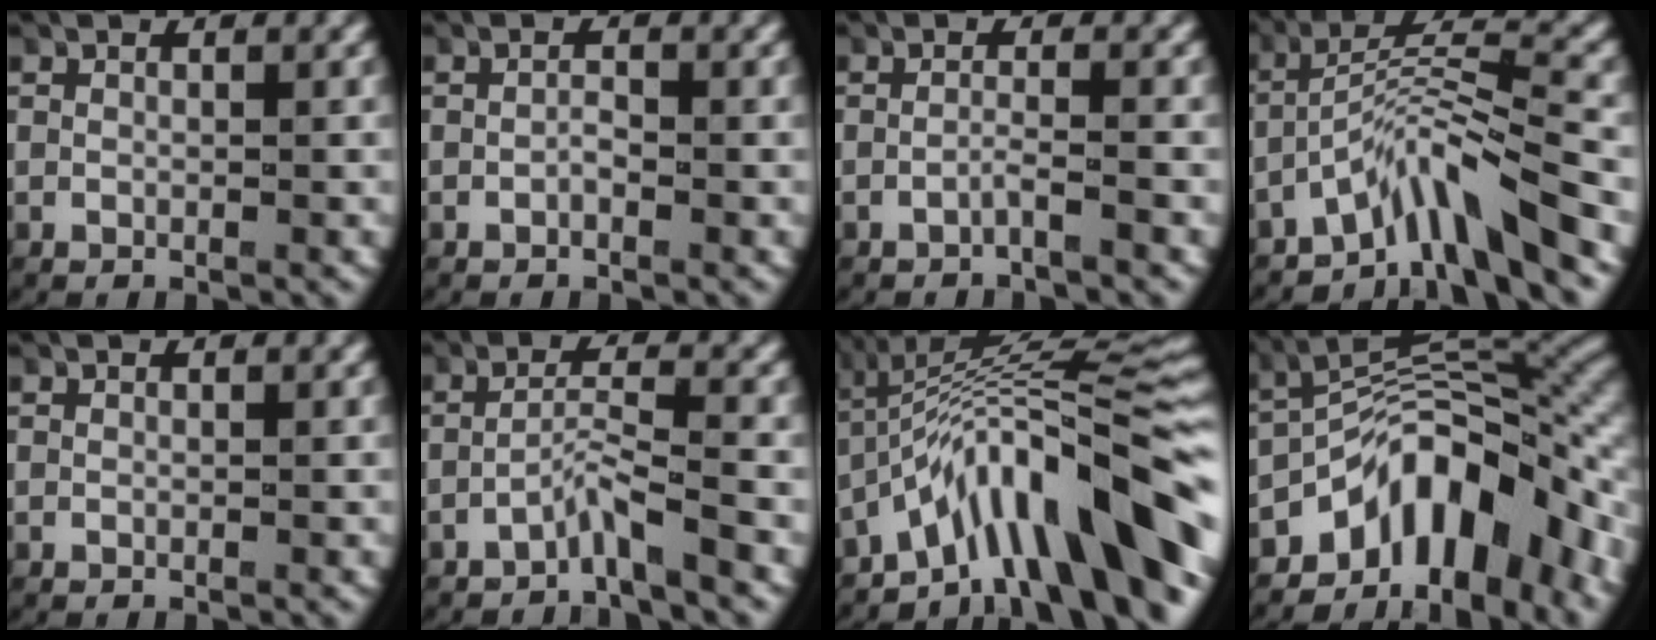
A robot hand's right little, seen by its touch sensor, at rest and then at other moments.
{"total": 0.8, "force": [-0.5, 0.2, 0.6], "torque": [-0.018, -0.005, -0.007]}
{"total": 1.4, "force": [-1.1, -0.6, 0.6], "torque": [-0.015, -0.003, -0.020]}
{"total": 5.6, "force": [-3.1, 1.3, 4.5], "torque": [-0.090, -0.002, -0.047]}
{"total": 0.0}
{"total": 2.4, "force": [-1.9, -0.8, 1.2], "torque": [-0.029, 0.002, -0.033]}
{"total": 11.4, "force": [-3.0, 4.9, 9.8], "torque": [-0.151, -0.005, -0.036]}
{"total": 11.5, "force": [-4.2, 6.1, 8.8], "torque": [-0.135, -0.001, -0.063]}